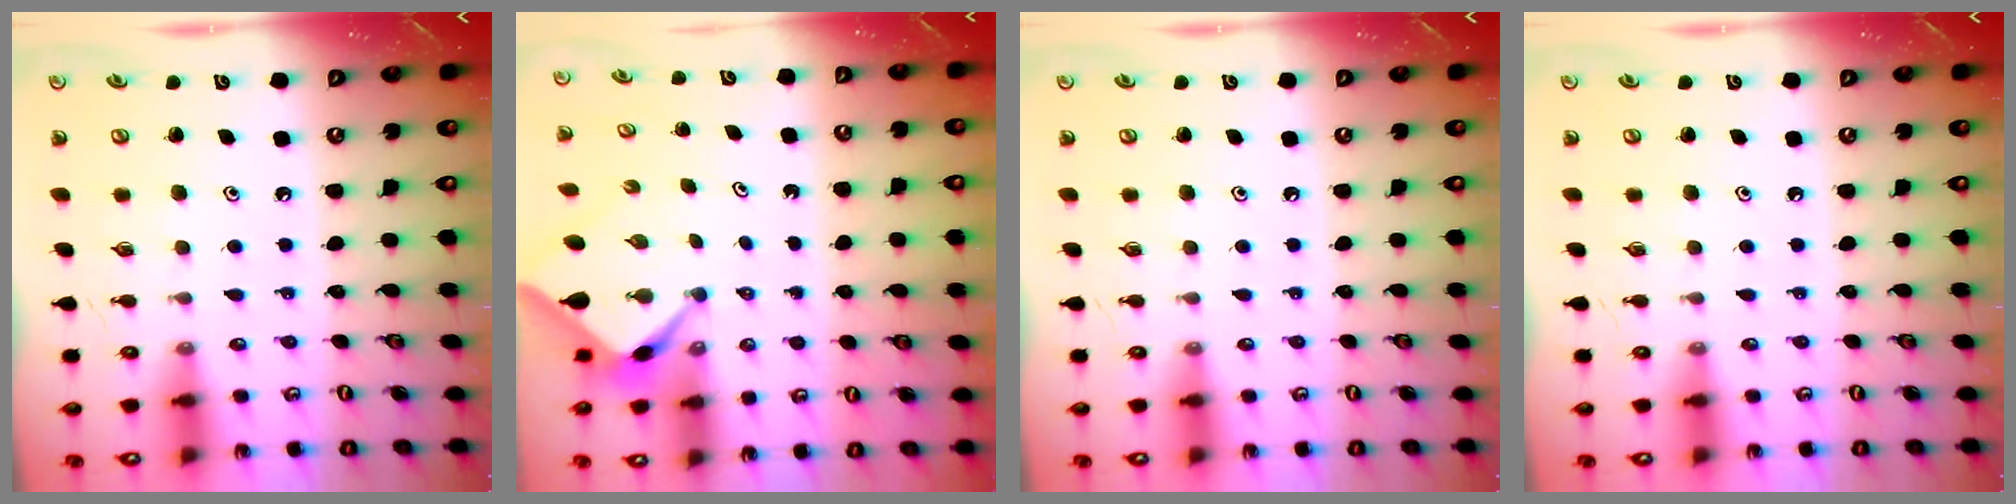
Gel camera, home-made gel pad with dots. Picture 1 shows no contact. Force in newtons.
{"total": 2.5, "press": 2.5, "slide": 0.3}
{"total": 0.0}
{"total": 0.0}